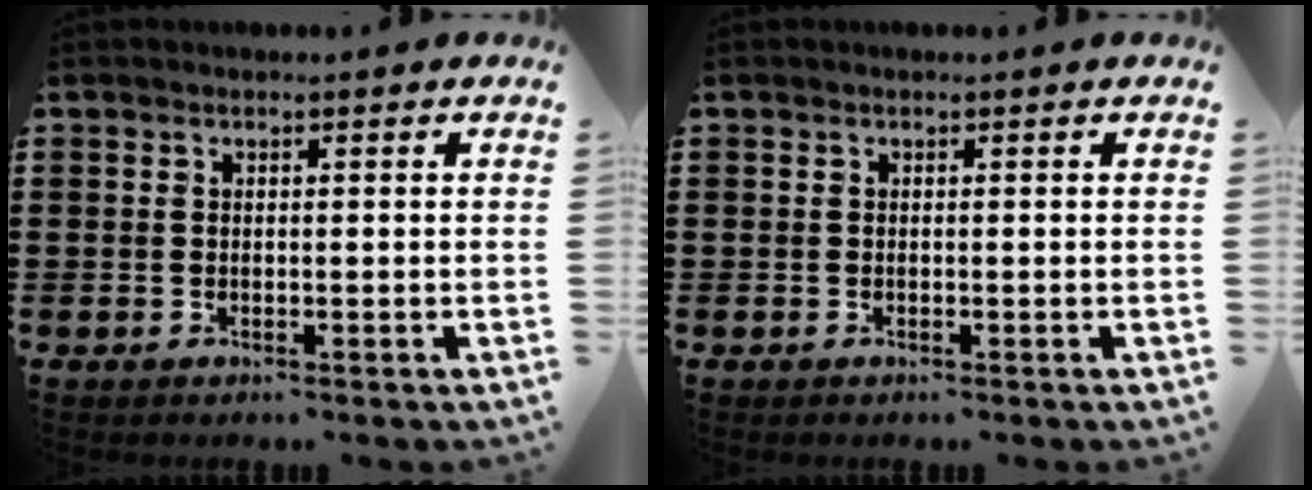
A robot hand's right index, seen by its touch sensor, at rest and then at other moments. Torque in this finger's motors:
{"motor_torque": [0.00, 0.00, 0.00, 0.00]}